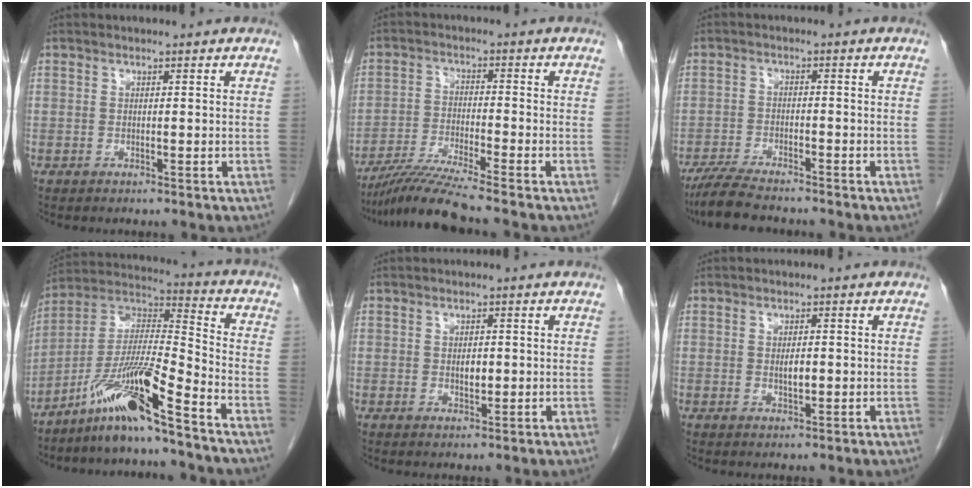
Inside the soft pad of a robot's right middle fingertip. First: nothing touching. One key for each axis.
{"total": 7.8, "fx": -6.6, "fy": -2.2, "fz": 3.4, "tx": -0.066, "ty": -0.030, "tz": -0.128}
{"total": 7.3, "fx": -6.4, "fy": 0.5, "fz": 3.4, "tx": -0.062, "ty": -0.021, "tz": -0.113}
{"total": 12.7, "fx": -8.8, "fy": -0.4, "fz": 9.2, "tx": -0.182, "ty": 0.001, "tz": -0.167}
{"total": 1.7, "fx": -0.1, "fy": 0.6, "fz": 1.6, "tx": -0.026, "ty": -0.001, "tz": 0.000}
{"total": 1.8, "fx": -0.1, "fy": 0.4, "fz": 1.8, "tx": -0.033, "ty": -0.001, "tz": -0.001}